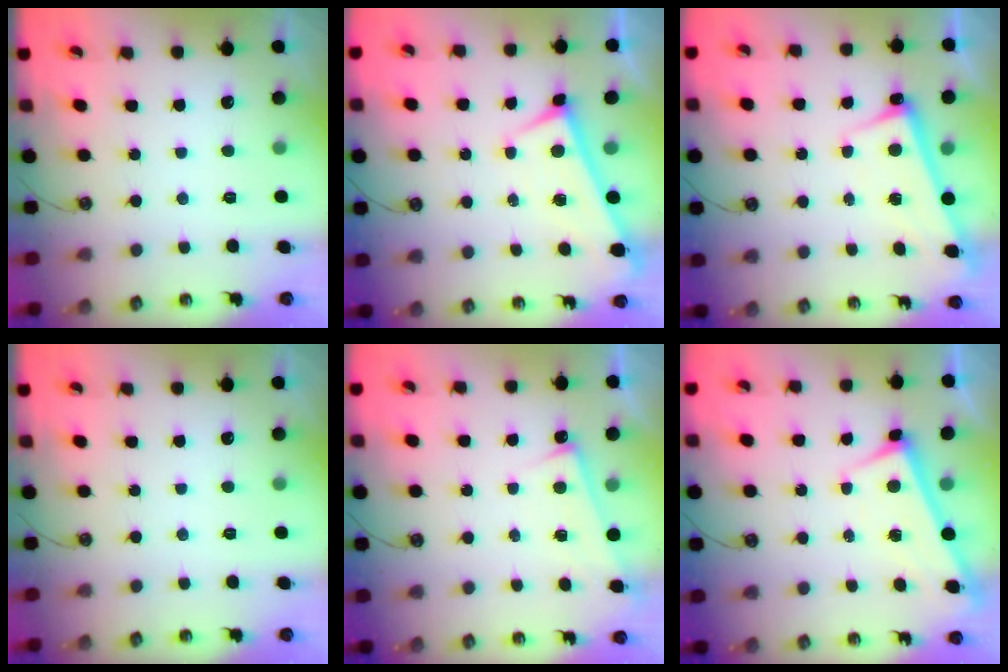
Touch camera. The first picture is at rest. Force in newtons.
{"total": 0.0}
{"total": 2.7, "press": 2.6, "slide": 0.5}
{"total": 0.0}
{"total": 2.5, "press": 2.5, "slide": 0.4}
{"total": 3.0, "press": 3.0, "slide": 0.1}